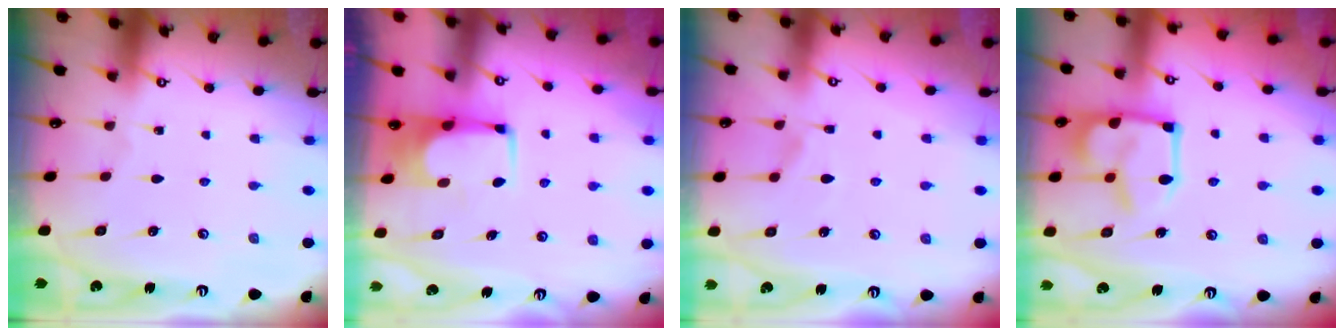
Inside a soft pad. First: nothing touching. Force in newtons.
{"total": 1.6, "press": 1.5, "slide": 0.3}
{"total": 1.7, "press": 1.0, "slide": 1.3}
{"total": 14.7, "press": 14.6, "slide": 1.2}